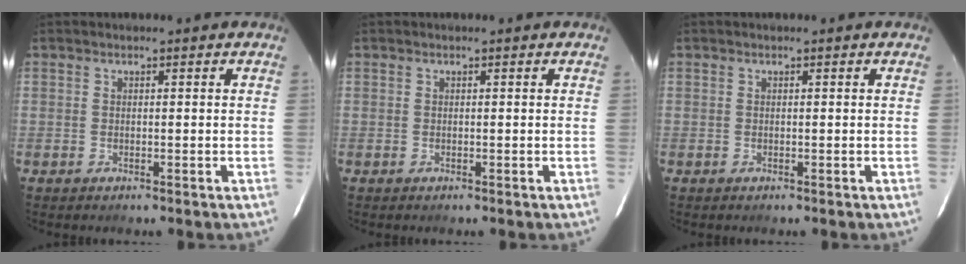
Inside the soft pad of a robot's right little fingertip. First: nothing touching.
{"total": 0.0}
{"total": 0.0}